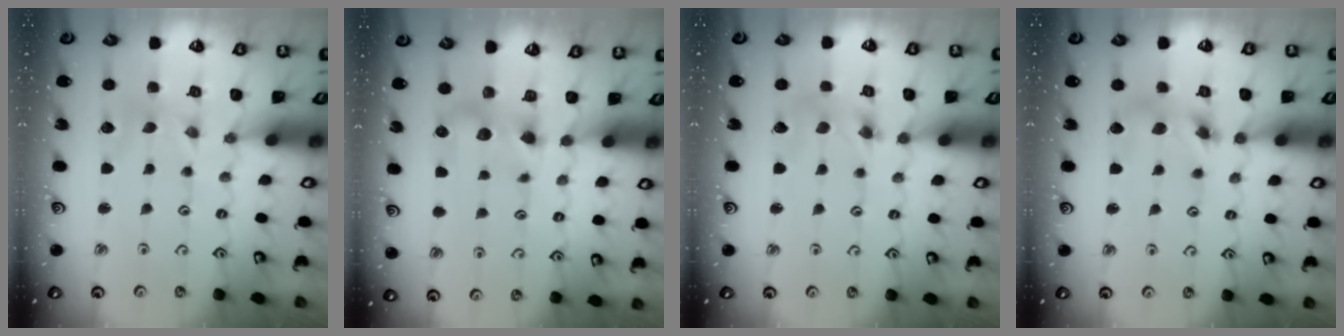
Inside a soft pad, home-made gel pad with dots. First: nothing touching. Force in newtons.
{"total": 6.7, "press": 6.7, "slide": 0.3}
{"total": 2.0, "press": 2.0, "slide": 0.1}
{"total": 7.1, "press": 7.0, "slide": 0.8}